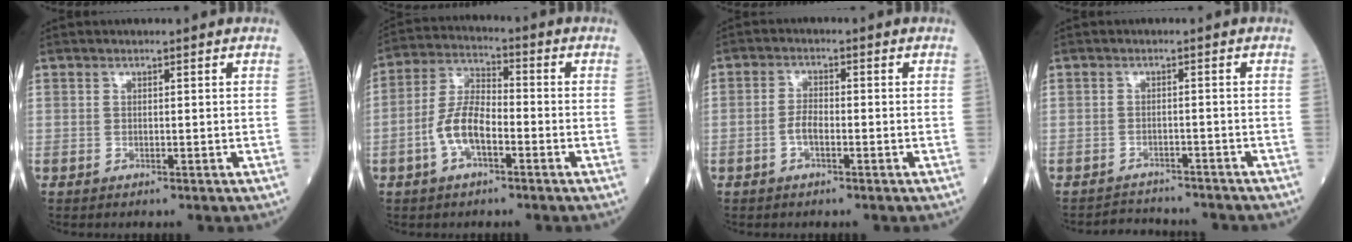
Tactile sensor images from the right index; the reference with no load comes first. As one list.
[{"total": 8.0, "force": [-2.7, 3.3, 6.7], "torque": [-0.146, 0.013, -0.055]}, {"total": 2.8, "force": [-1.0, 1.1, 2.3], "torque": [-0.046, 0.005, -0.019]}, {"total": 5.3, "force": [-5.1, 1.2, 0.1], "torque": [-0.004, 0.004, -0.069]}]